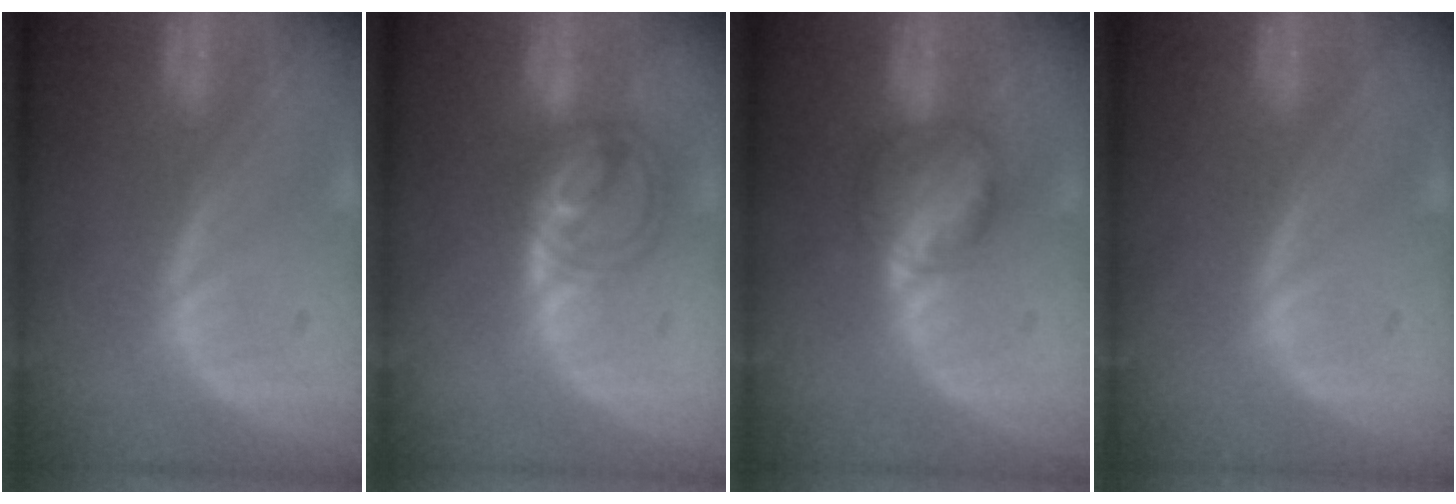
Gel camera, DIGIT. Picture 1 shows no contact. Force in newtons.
{"total": 5.7, "press": 5.6, "slide": 0.4}
{"total": 6.2, "press": 5.3, "slide": 3.2}
{"total": 0.0}